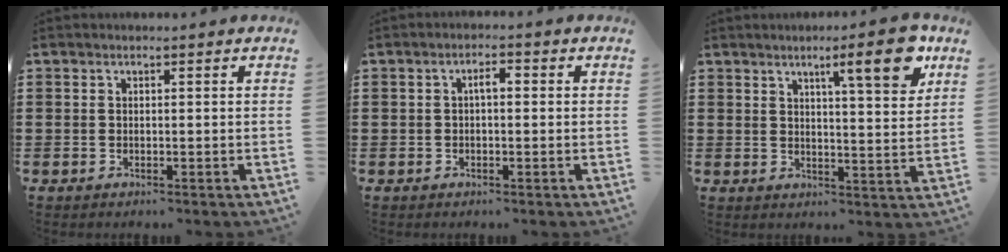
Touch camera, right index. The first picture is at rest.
{"total": 2.1, "force": [-0.1, 0.7, 1.9], "torque": [-0.037, 0.007, -0.004]}
{"total": 8.9, "force": [5.6, 1.3, 6.9], "torque": [-0.104, -0.015, 0.086]}